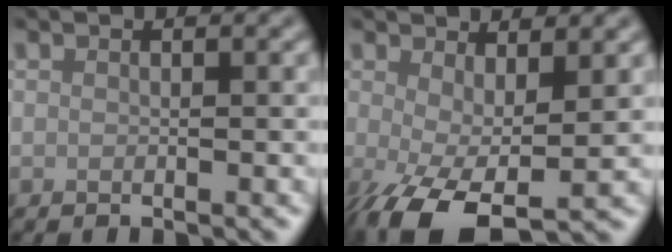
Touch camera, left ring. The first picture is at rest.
{"total": 7.2, "force": [-1.0, 3.1, 6.4], "torque": [-0.126, -0.016, -0.010]}